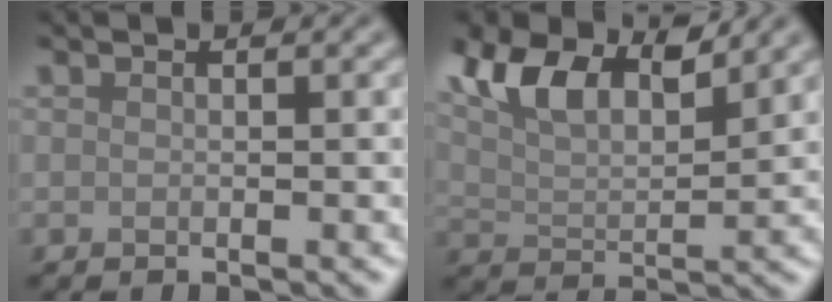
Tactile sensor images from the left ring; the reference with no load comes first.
{"total": 7.2, "force": [4.5, 3.2, 4.6], "torque": [-0.092, 0.005, 0.079]}